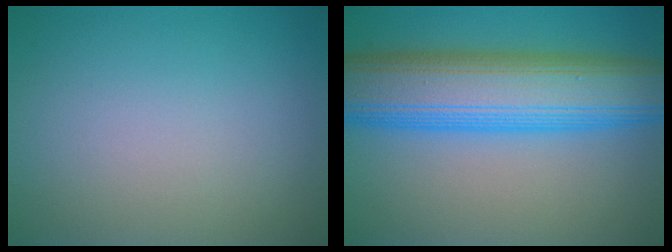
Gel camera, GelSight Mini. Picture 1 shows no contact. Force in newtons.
{"total": 11.7, "press": 11.7, "slide": 0.0}